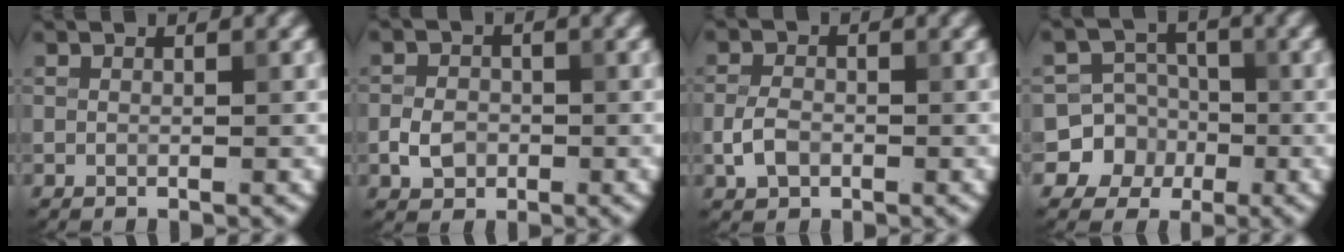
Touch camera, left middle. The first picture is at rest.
{"total": 2.5, "force": [-0.8, 1.9, 1.3], "torque": [-0.022, 0.000, -0.018]}
{"total": 2.4, "force": [-0.8, 1.6, 1.5], "torque": [-0.031, 0.002, -0.020]}
{"total": 7.4, "force": [-2.2, 7.0, 0.7], "torque": [-0.003, 0.005, -0.058]}